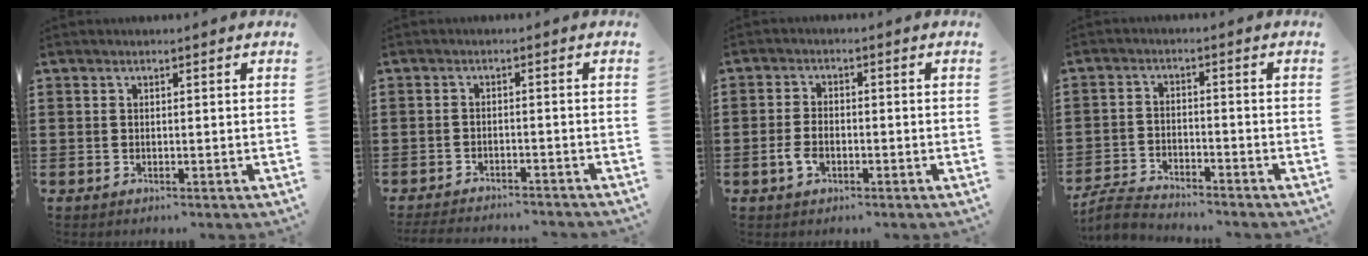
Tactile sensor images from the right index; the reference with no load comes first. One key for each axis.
{"total": 2.7, "fx": -2.6, "fy": -0.1, "fz": 0.2, "tx": -0.009, "ty": -0.004, "tz": -0.054}
{"total": 3.4, "fx": -1.4, "fy": 1.7, "fz": 2.5, "tx": -0.061, "ty": -0.006, "tz": -0.028}
{"total": 3.8, "fx": -3.7, "fy": 0.4, "fz": 0.7, "tx": -0.031, "ty": -0.003, "tz": -0.080}